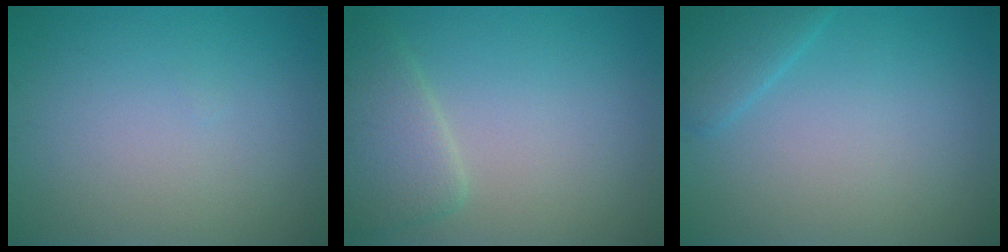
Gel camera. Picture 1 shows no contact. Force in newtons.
{"total": 3.2, "press": 3.2, "slide": 0.3}
{"total": 2.2, "press": 2.2, "slide": 0.1}